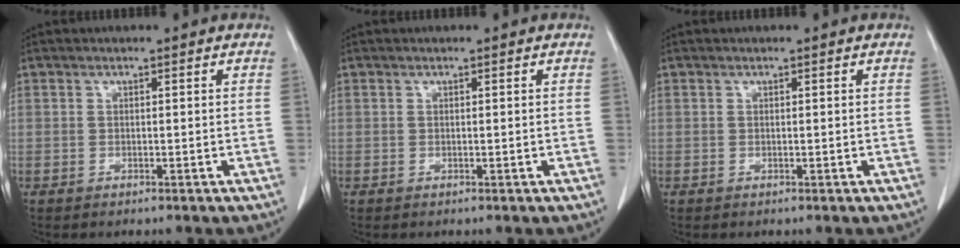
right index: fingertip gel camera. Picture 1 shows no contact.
{"total": 0.0}
{"total": 0.0}